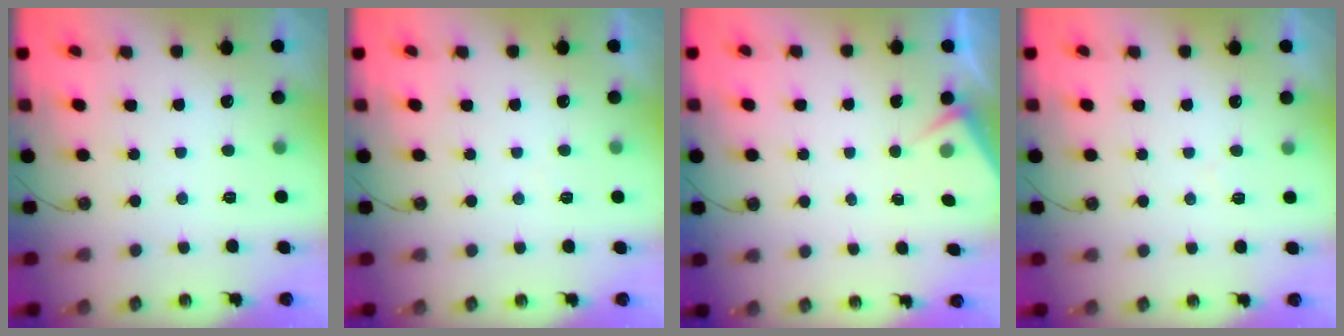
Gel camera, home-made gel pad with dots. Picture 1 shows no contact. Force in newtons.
{"total": 3.2, "press": 3.1, "slide": 0.6}
{"total": 2.8, "press": 2.7, "slide": 0.4}
{"total": 3.1, "press": 3.0, "slide": 0.5}